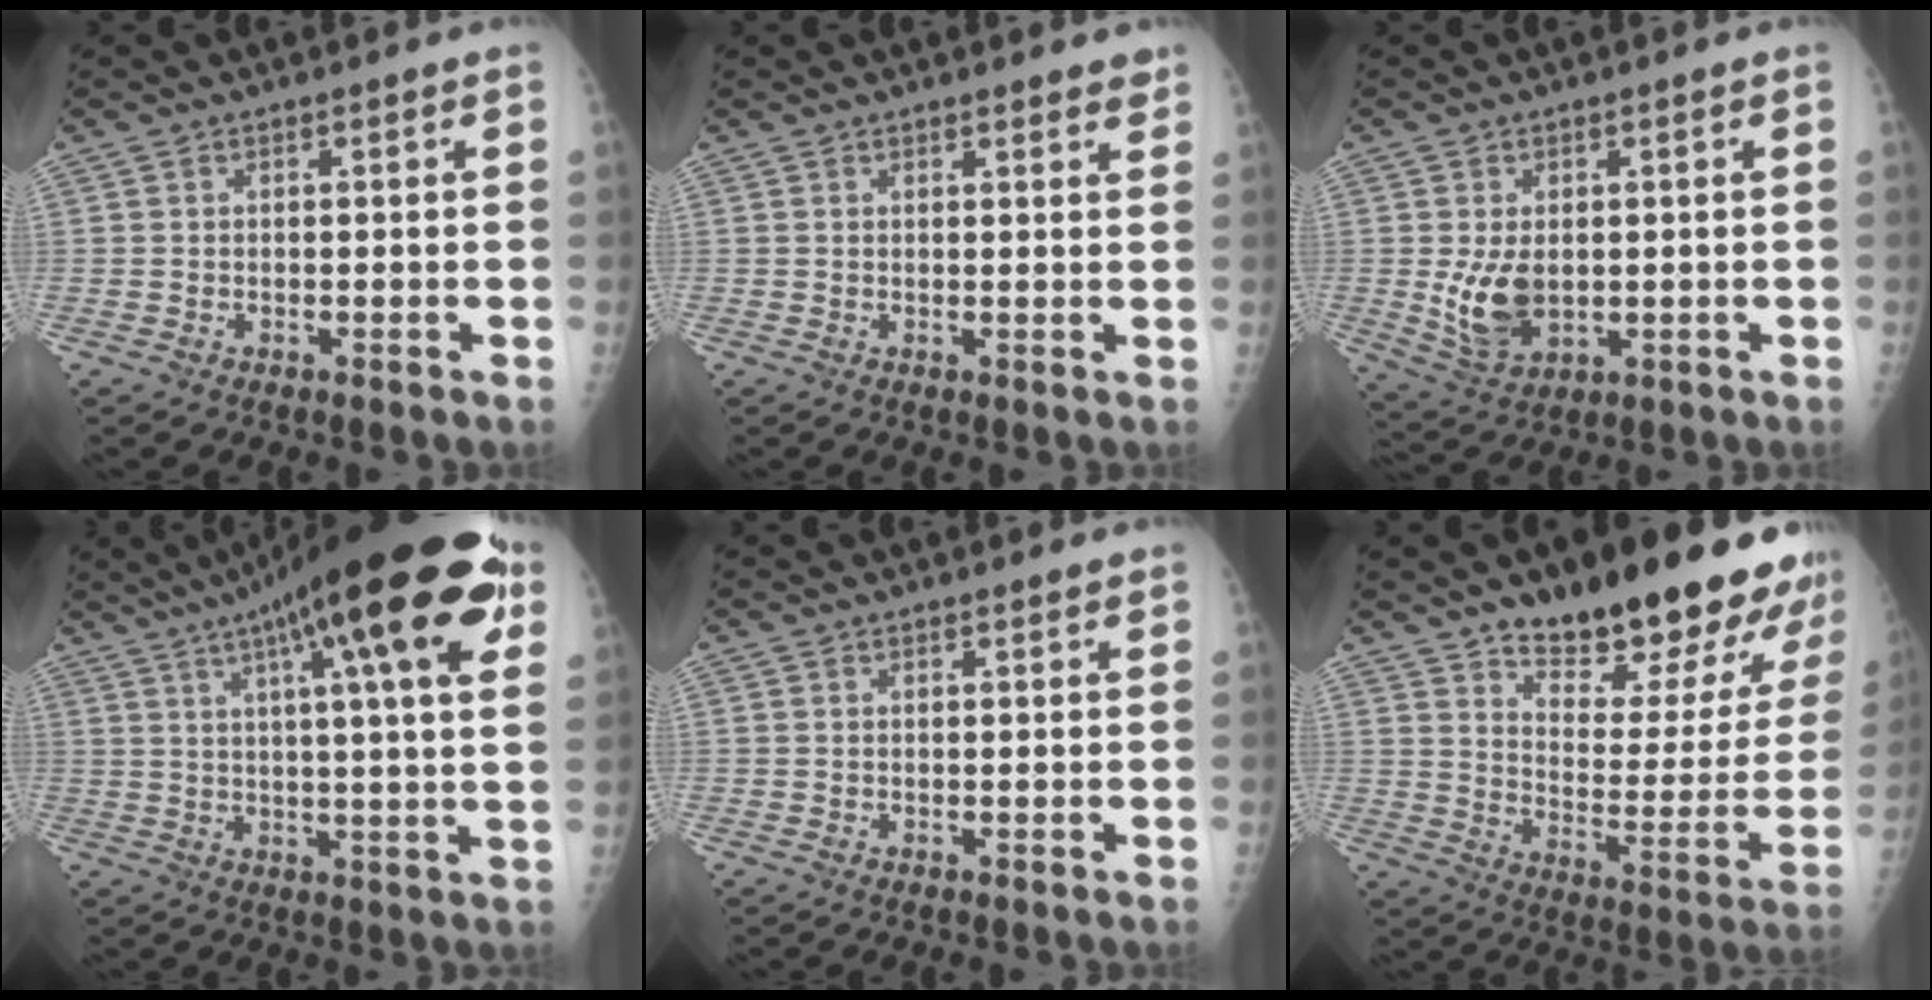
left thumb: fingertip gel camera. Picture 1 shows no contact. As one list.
[{"total": 2.7, "force": [2.4, 0.8, 1.1], "torque": [0.005, -0.006, 0.024]}, {"total": 7.5, "force": [-0.2, 5.0, 5.7], "torque": [-0.093, -0.014, 0.012]}, {"total": 24.6, "force": [11.7, 5.3, 21.0], "torque": [-0.307, 0.000, 0.168]}, {"total": 1.0, "force": [0.9, 0.2, 0.5], "torque": [-0.001, 0.000, 0.012]}, {"total": 25.4, "force": [19.2, 8.3, 14.4], "torque": [-0.157, -0.112, 0.271]}]